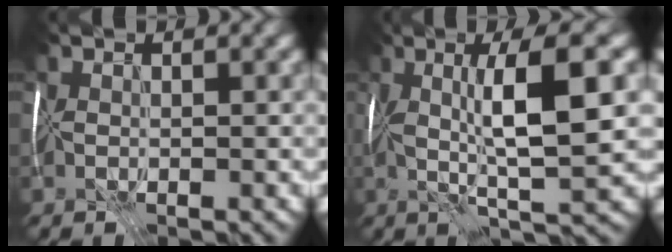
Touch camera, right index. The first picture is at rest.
{"total": 9.0, "force": [1.2, 1.7, 8.7], "torque": [-0.142, 0.009, 0.021]}